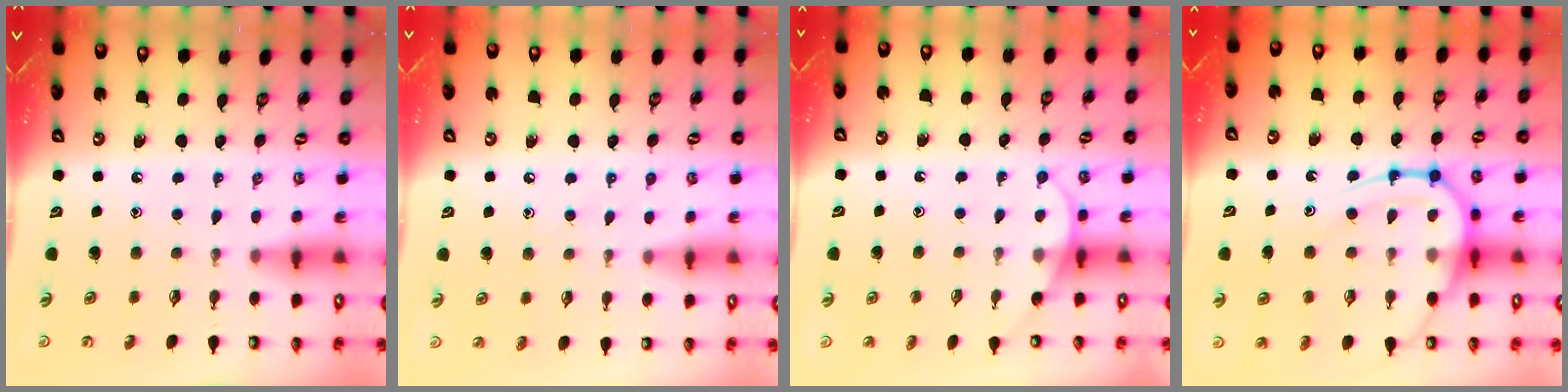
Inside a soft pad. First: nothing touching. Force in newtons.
{"total": 5.6, "press": 5.6, "slide": 0.6}
{"total": 7.4, "press": 7.4, "slide": 0.5}
{"total": 15.2, "press": 15.2, "slide": 1.0}